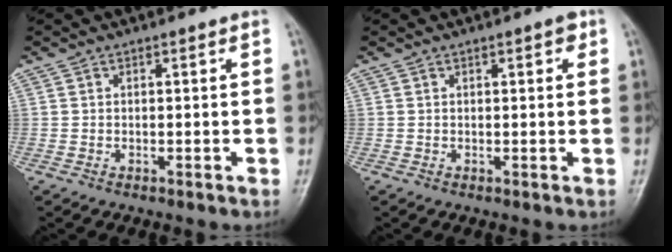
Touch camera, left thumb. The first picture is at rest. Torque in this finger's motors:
{"motor_torque": [-0.24, 0.09, -0.02, -0.03, 0.03]}